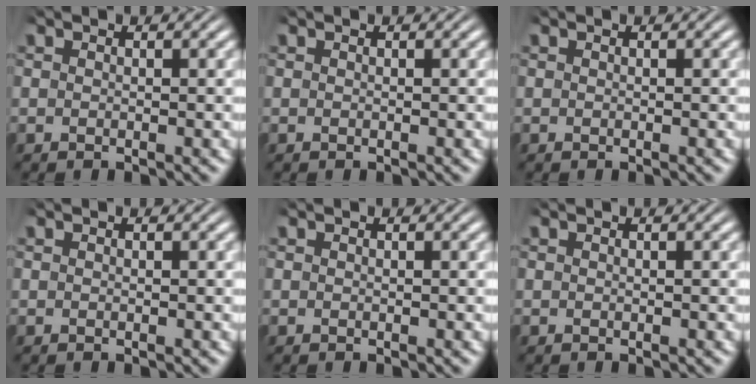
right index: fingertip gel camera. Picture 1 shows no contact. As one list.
[{"total": 0.0}, {"total": 0.0}, {"total": 0.0}, {"total": 0.0}, {"total": 0.0}]